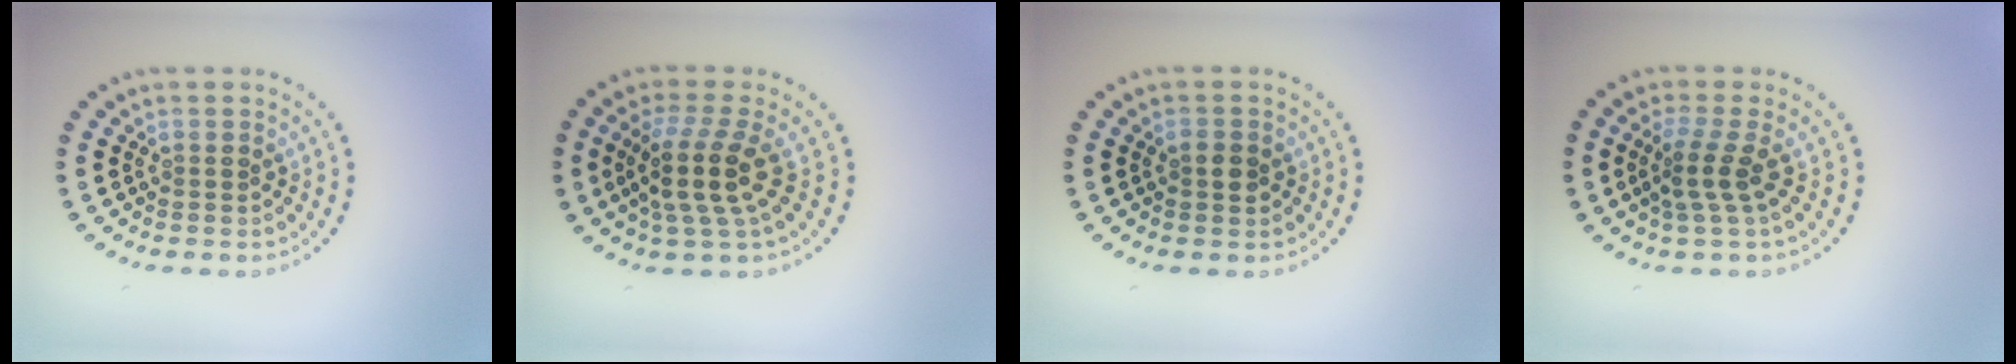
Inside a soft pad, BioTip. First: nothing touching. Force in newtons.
{"total": 4.2, "press": 3.3, "slide": 2.7}
{"total": 1.3, "press": 1.3, "slide": 0.0}
{"total": 2.6, "press": 1.9, "slide": 1.7}